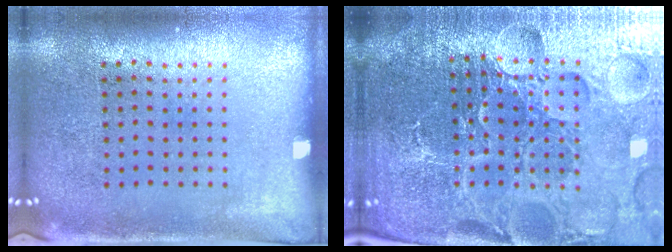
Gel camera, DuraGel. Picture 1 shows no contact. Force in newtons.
{"total": 6.5, "press": 5.8, "slide": 3.0}